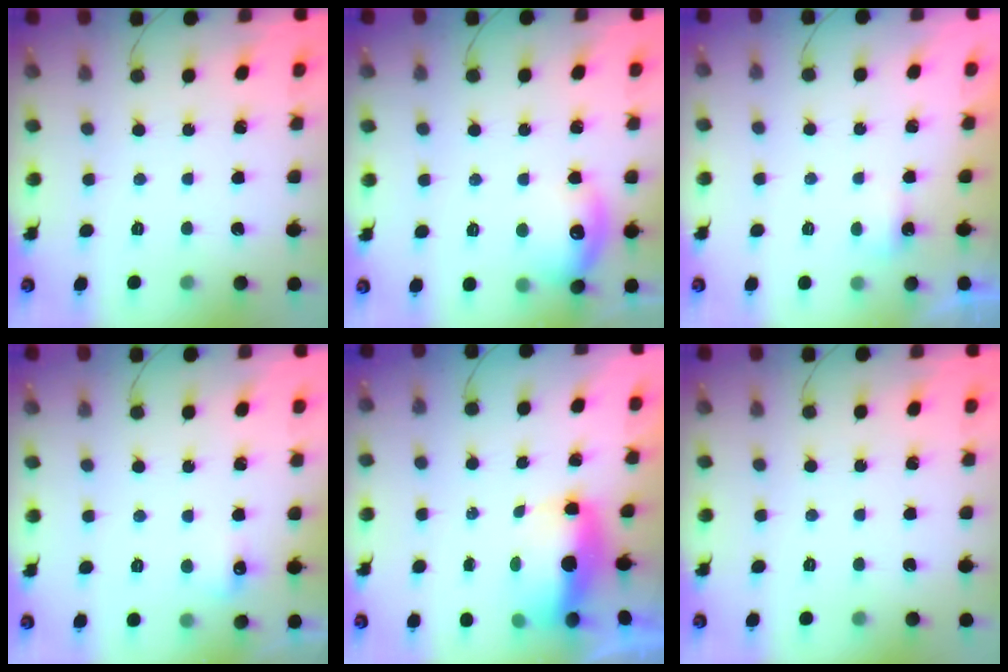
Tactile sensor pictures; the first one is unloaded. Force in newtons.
{"total": 12.5, "press": 12.5, "slide": 0.7}
{"total": 2.3, "press": 2.2, "slide": 0.6}
{"total": 4.4, "press": 4.2, "slide": 1.2}
{"total": 8.7, "press": 7.0, "slide": 5.1}
{"total": 0.0}